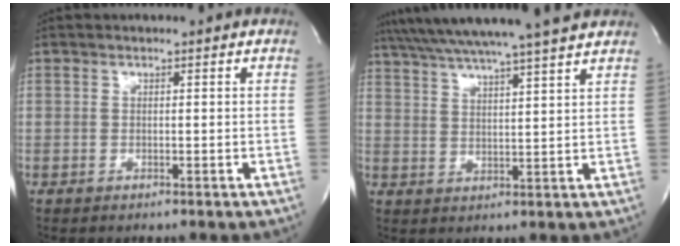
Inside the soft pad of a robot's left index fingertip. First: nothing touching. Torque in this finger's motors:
{"motor_torque": [1.06, -1.07, 0.75, 0.21]}